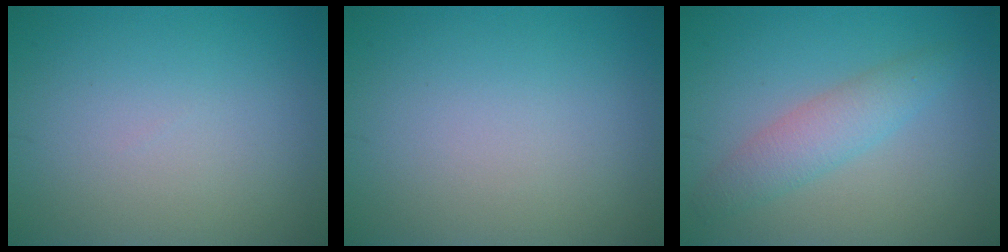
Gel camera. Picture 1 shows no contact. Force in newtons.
{"total": 0.0}
{"total": 3.1, "press": 3.1, "slide": 0.2}